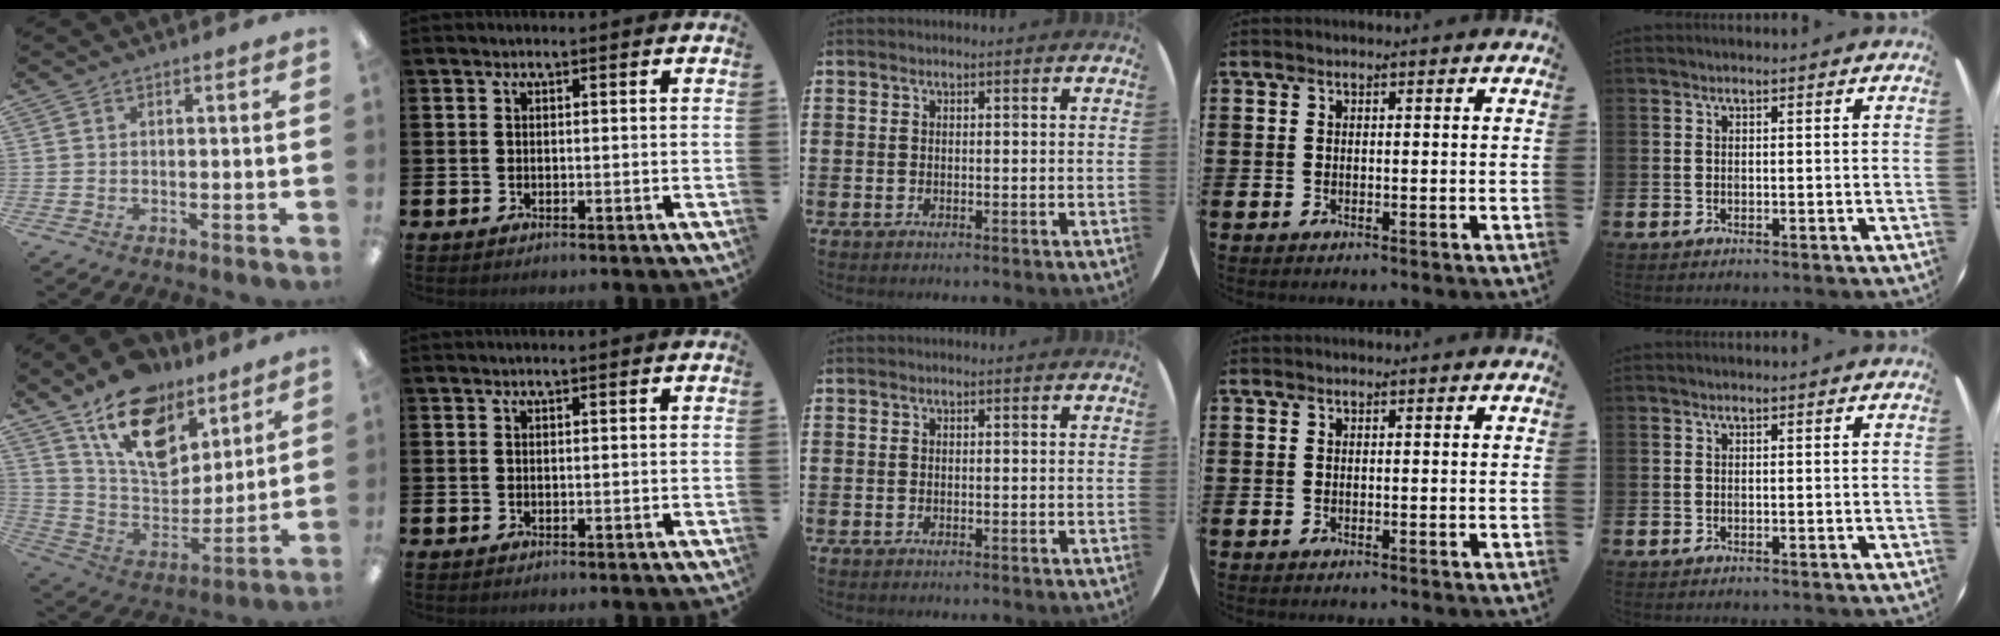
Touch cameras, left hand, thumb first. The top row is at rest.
{"thumb": {"total": 18.4, "force": [12.1, 10.3, 9.3], "torque": [-0.167, -0.065, 0.218]}}